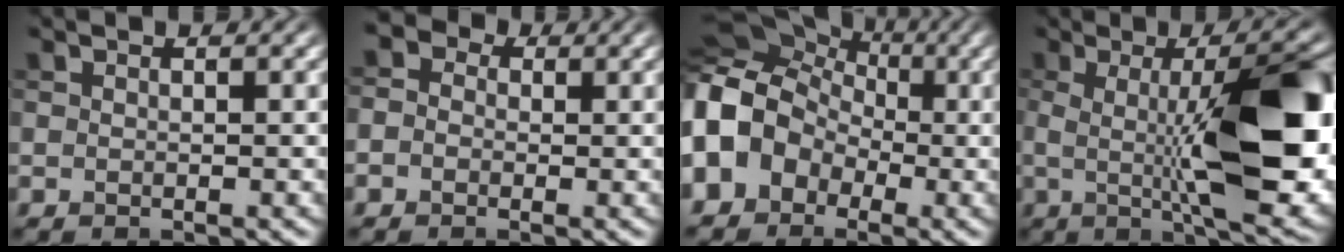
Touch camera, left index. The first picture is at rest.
{"total": 3.8, "force": [0.6, 3.2, 1.9], "torque": [-0.022, 0.018, -0.030]}
{"total": 10.1, "force": [-2.1, 8.5, 5.0], "torque": [-0.105, 0.002, -0.076]}
{"total": 13.1, "force": [-0.6, 3.3, 12.7], "torque": [-0.171, -0.008, -0.006]}